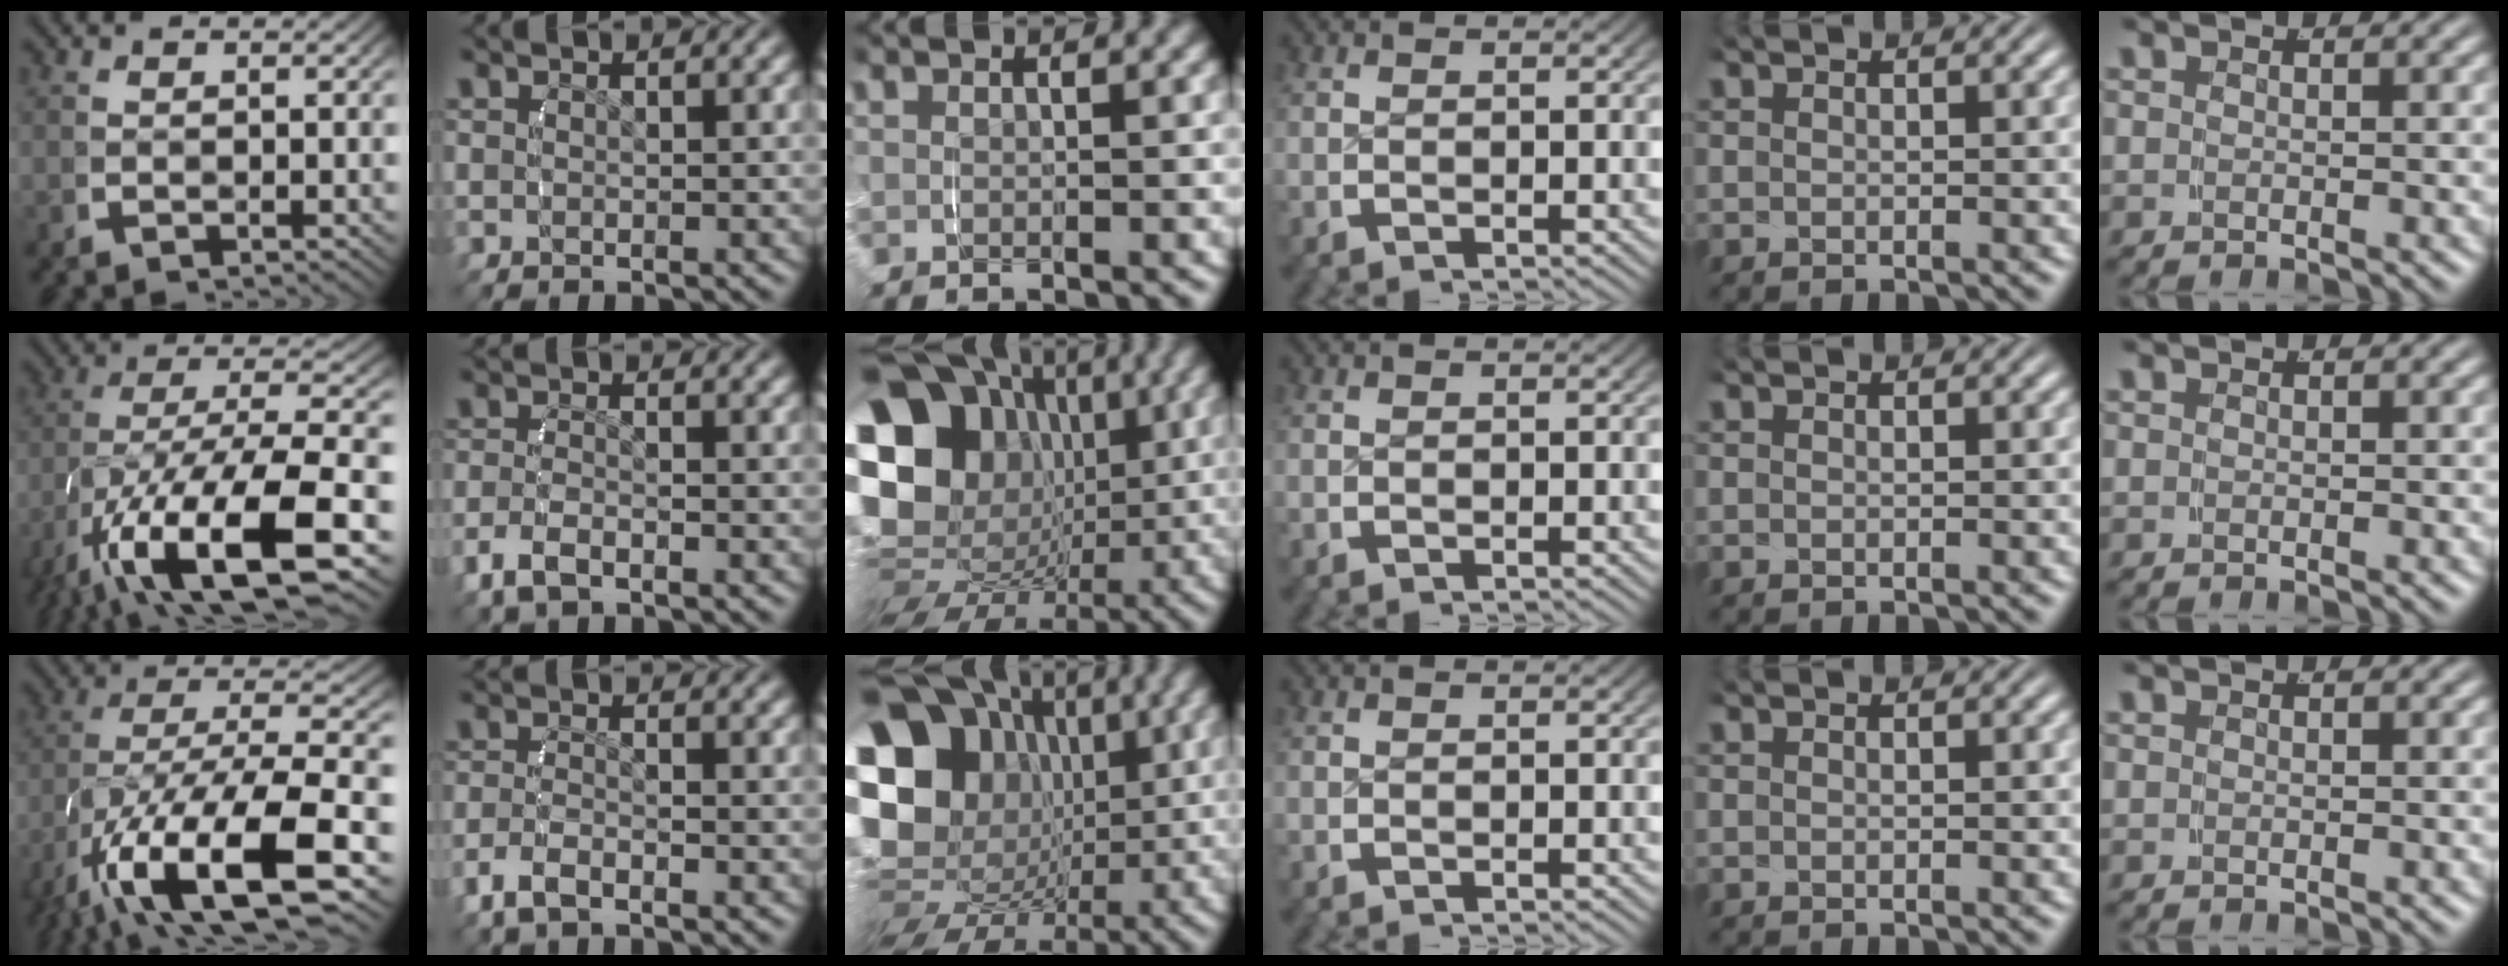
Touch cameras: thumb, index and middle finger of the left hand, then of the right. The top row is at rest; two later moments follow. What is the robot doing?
{"motion": "grasp_and_lifting", "object": "towel"}